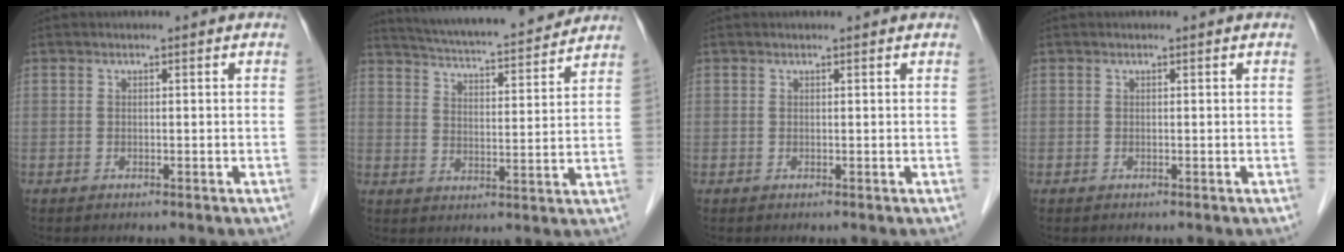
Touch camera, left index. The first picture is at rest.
{"total": 16.2, "force": [14.9, 1.2, 6.3], "torque": [-0.107, 0.005, 0.217]}
{"total": 0.0}
{"total": 0.0}